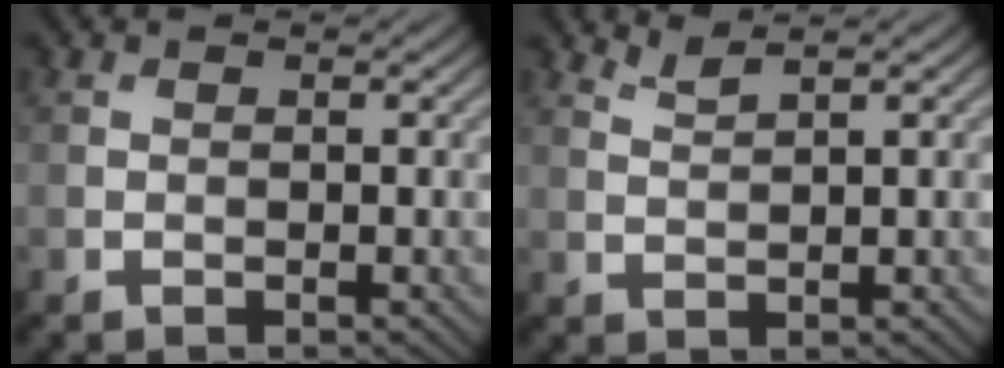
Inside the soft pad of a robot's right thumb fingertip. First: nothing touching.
{"total": 1.8, "force": [1.6, 0.1, 0.8], "torque": [-0.022, 0.005, 0.037]}